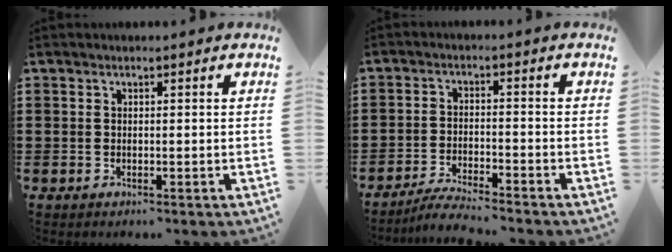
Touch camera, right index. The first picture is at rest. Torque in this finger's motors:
{"motor_torque": [-0.67, 0.80, 0.07, 0.01]}